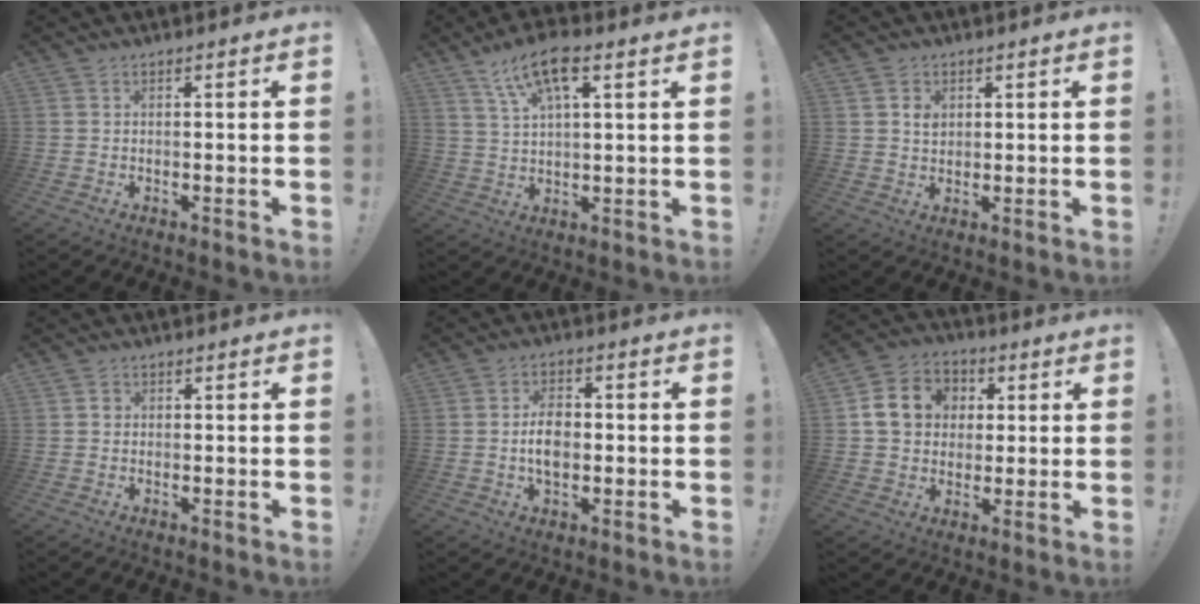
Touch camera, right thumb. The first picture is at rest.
{"total": 10.8, "force": [6.2, 3.3, 8.2], "torque": [-0.140, -0.022, 0.109]}
{"total": 3.3, "force": [1.3, 2.7, 1.3], "torque": [-0.008, -0.005, 0.022]}
{"total": 1.3, "force": [0.0, 1.2, 0.5], "torque": [-0.001, 0.002, -0.003]}
{"total": 7.3, "force": [-0.8, 4.8, 5.4], "torque": [-0.085, 0.003, -0.018]}
{"total": 12.2, "force": [2.4, 10.6, 5.5], "torque": [-0.076, 0.007, 0.053]}